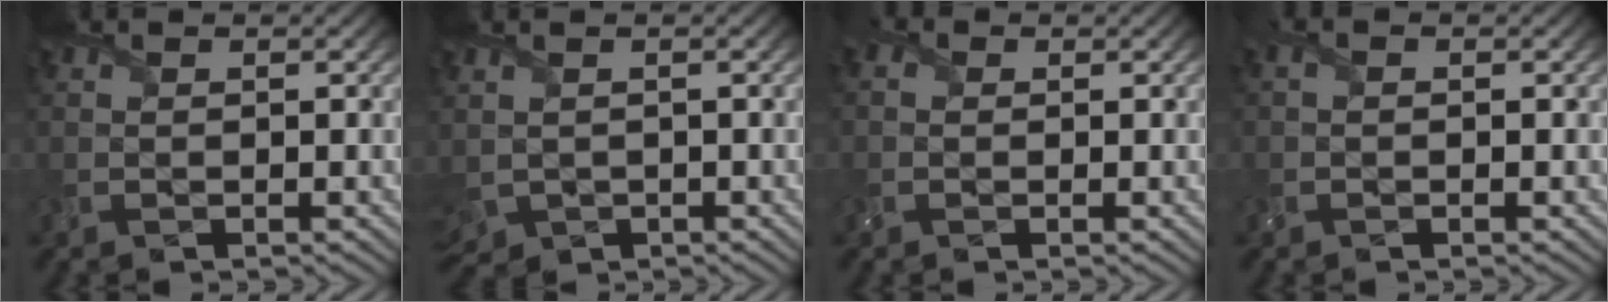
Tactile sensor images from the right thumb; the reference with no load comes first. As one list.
[{"total": 3.6, "force": [-0.7, 2.7, 2.3], "torque": [-0.072, -0.020, -0.010]}, {"total": 1.6, "force": [-0.2, 1.5, 0.6], "torque": [-0.018, -0.001, -0.009]}, {"total": 0.9, "force": [-0.2, 0.7, 0.6], "torque": [-0.020, 0.003, -0.007]}]